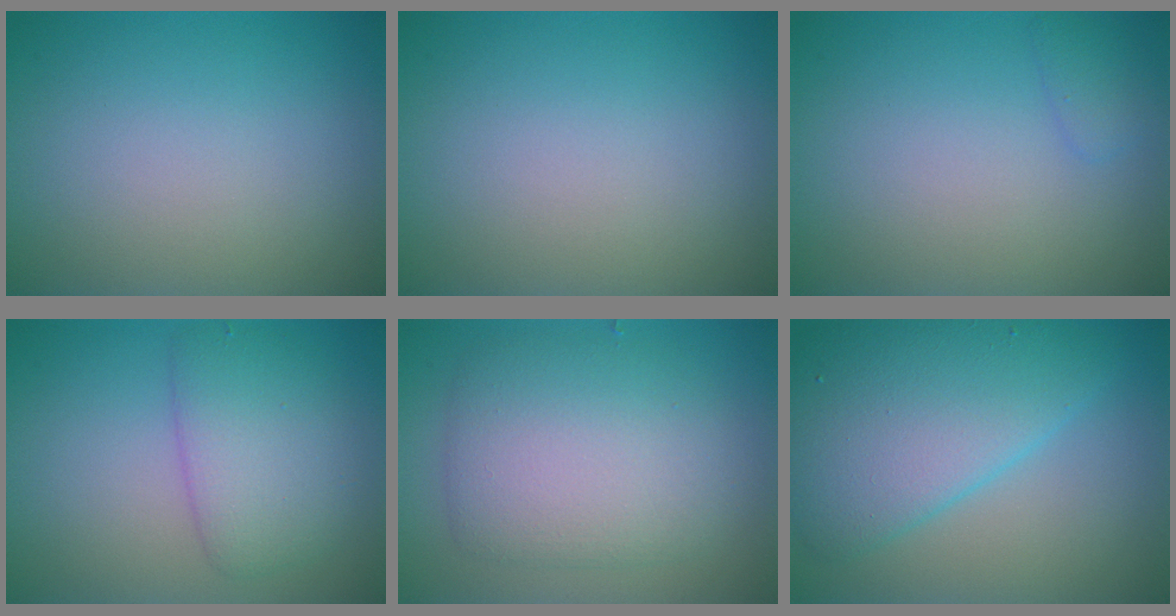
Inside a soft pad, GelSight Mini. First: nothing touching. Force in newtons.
{"total": 0.0}
{"total": 1.0, "press": 1.0, "slide": 0.1}
{"total": 4.3, "press": 4.3, "slide": 0.0}
{"total": 6.0, "press": 6.0, "slide": 0.1}
{"total": 7.6, "press": 7.6, "slide": 0.2}